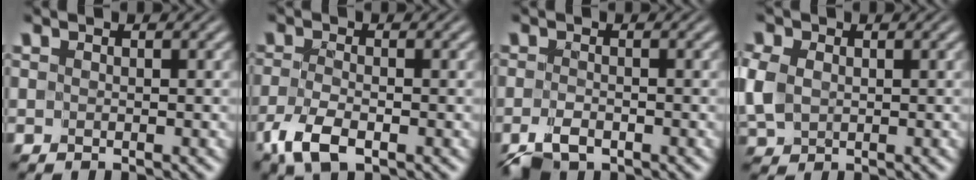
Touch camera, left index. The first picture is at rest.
{"total": 3.5, "force": [-2.1, 1.2, 2.5], "torque": [-0.062, -0.006, -0.046]}
{"total": 2.6, "force": [-1.8, 1.1, 1.5], "torque": [-0.035, -0.004, -0.040]}
{"total": 3.0, "force": [0.0, 2.5, 1.7], "torque": [-0.056, 0.001, 0.001]}